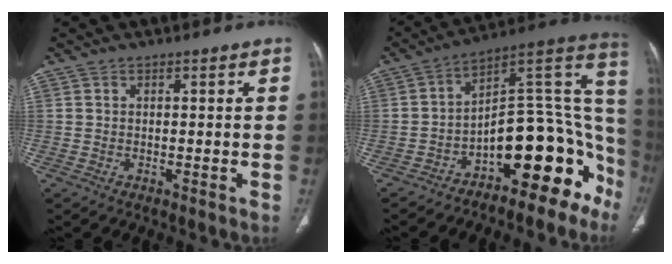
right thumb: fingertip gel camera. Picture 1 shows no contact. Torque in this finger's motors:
{"motor_torque": [3.36, 1.65, 1.22, -1.55, 0.10]}